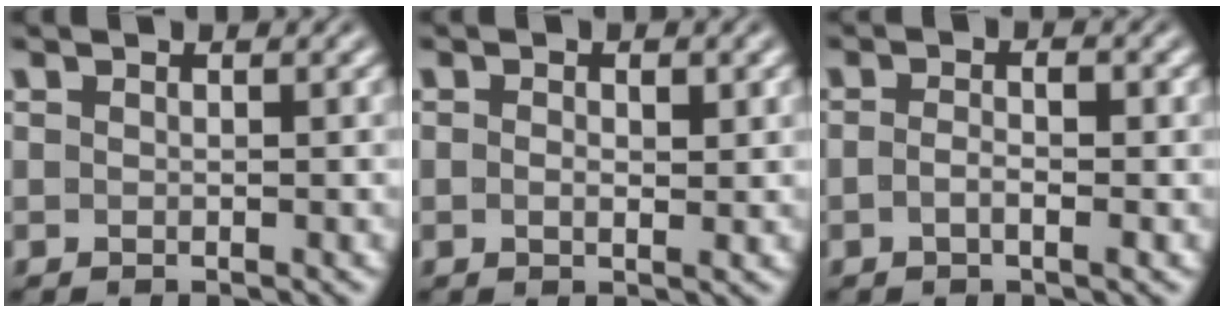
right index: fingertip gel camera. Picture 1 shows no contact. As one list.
[{"total": 1.1, "force": [0.1, 0.2, 1.1], "torque": [-0.011, -0.005, 0.004]}, {"total": 1.8, "force": [-0.8, 0.0, 1.6], "torque": [-0.024, -0.006, -0.014]}]